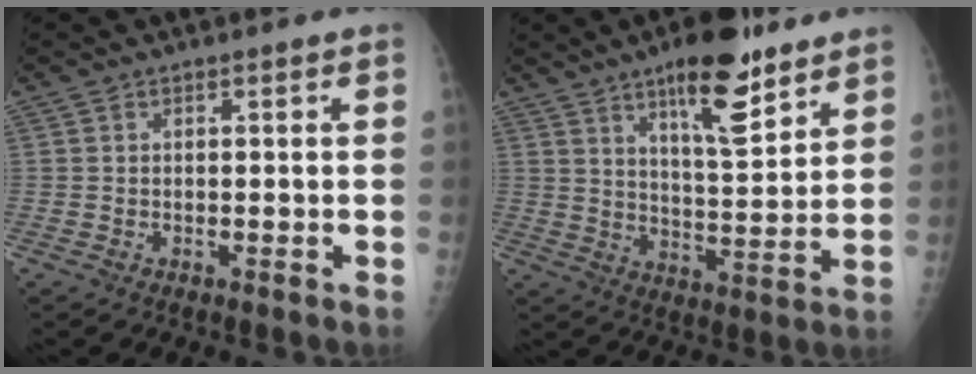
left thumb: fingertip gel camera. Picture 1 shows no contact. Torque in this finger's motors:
{"motor_torque": [2.17, 0.44, 1.09, -0.83, 0.39]}